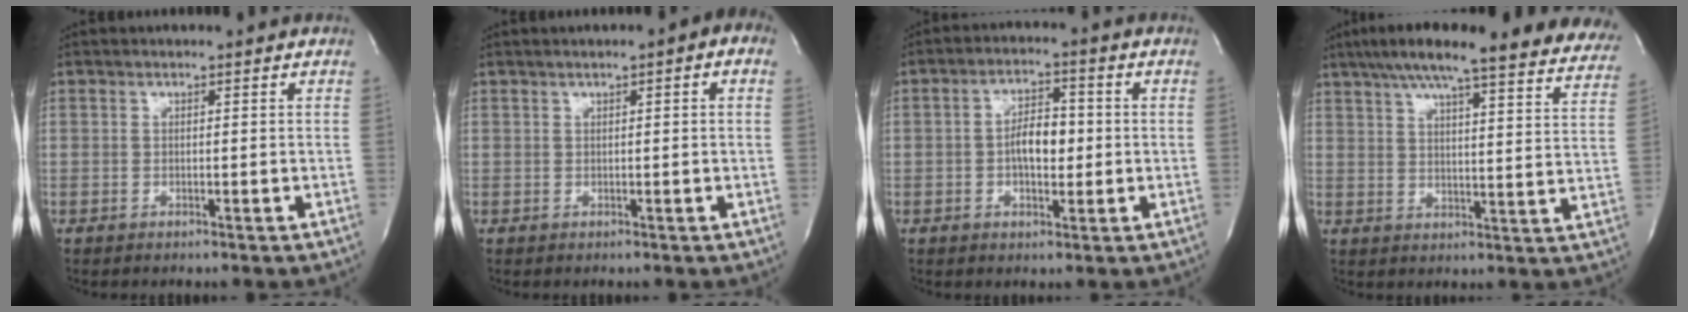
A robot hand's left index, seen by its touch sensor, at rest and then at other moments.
{"total": 3.8, "force": [1.1, 0.8, 3.5], "torque": [-0.047, 0.016, 0.010]}
{"total": 5.9, "force": [-0.5, 2.8, 5.1], "torque": [-0.091, 0.011, -0.009]}
{"total": 27.5, "force": [23.1, 4.2, 14.4], "torque": [-0.214, -0.012, 0.279]}